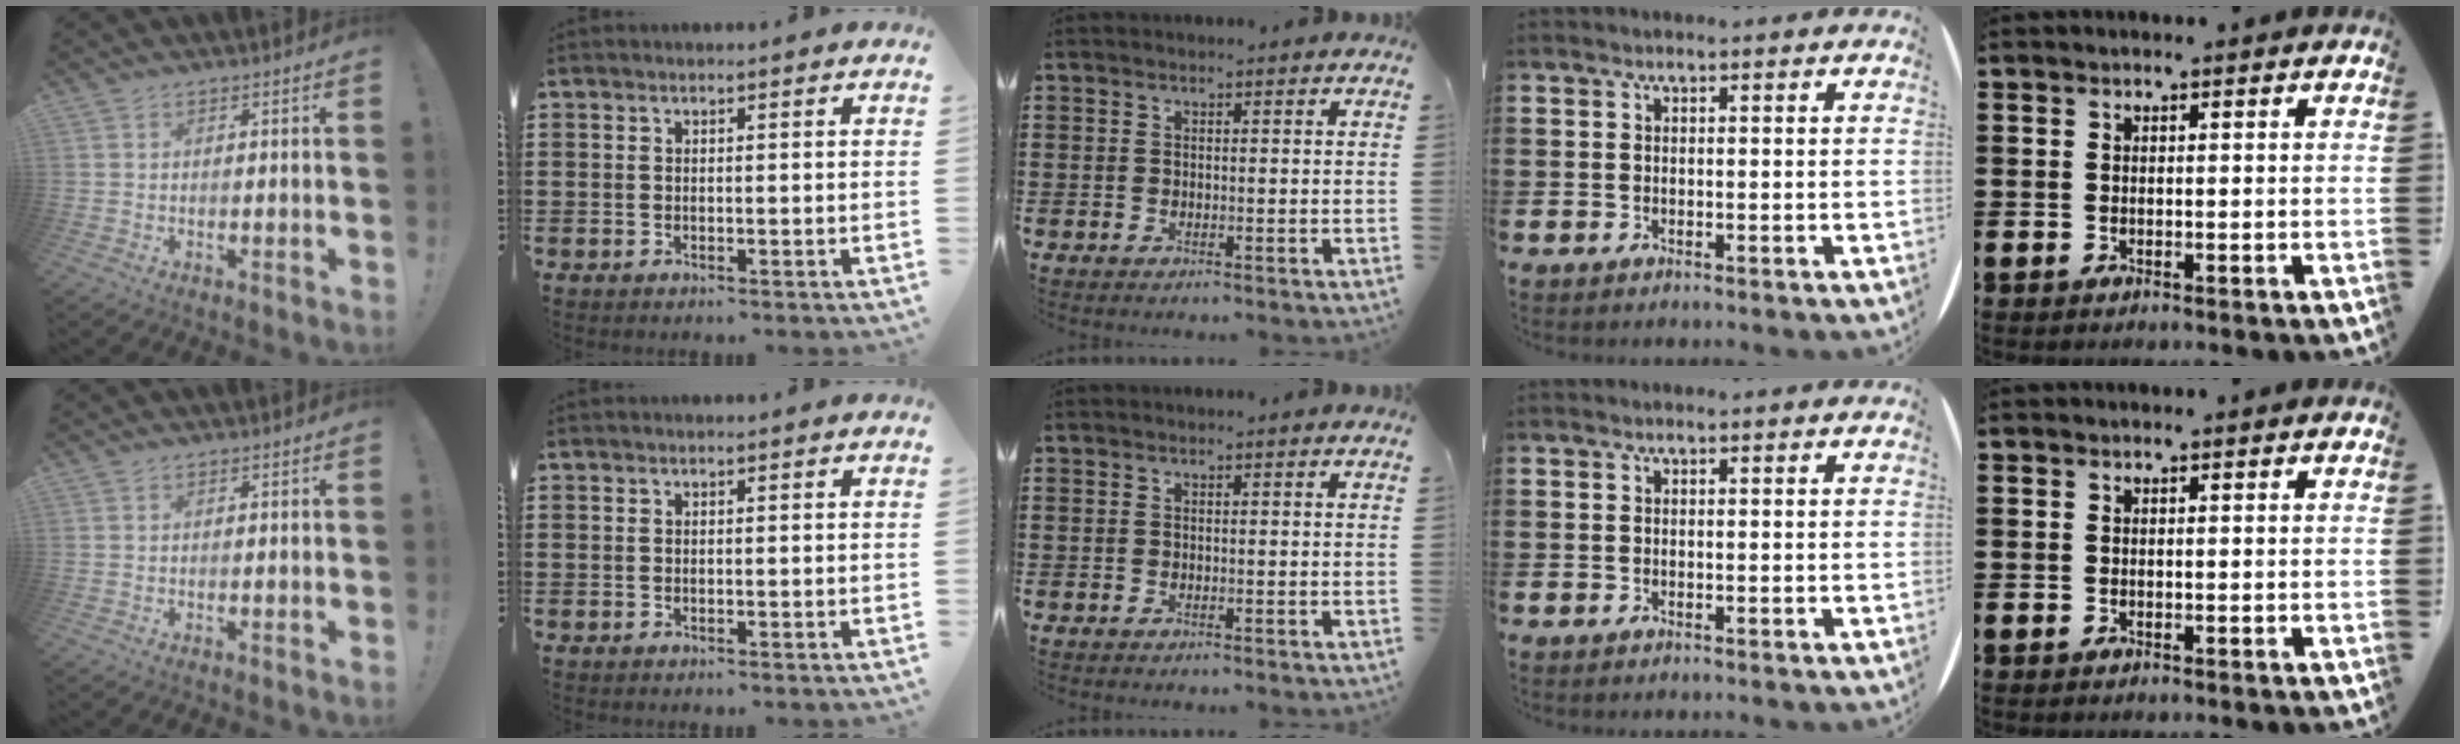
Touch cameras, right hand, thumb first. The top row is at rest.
{}